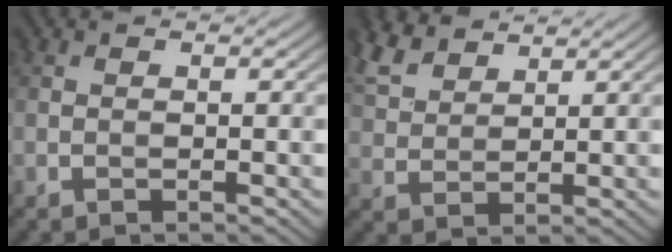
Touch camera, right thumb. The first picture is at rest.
{"total": 5.5, "force": [4.4, 2.1, 2.6], "torque": [-0.073, 0.013, 0.098]}